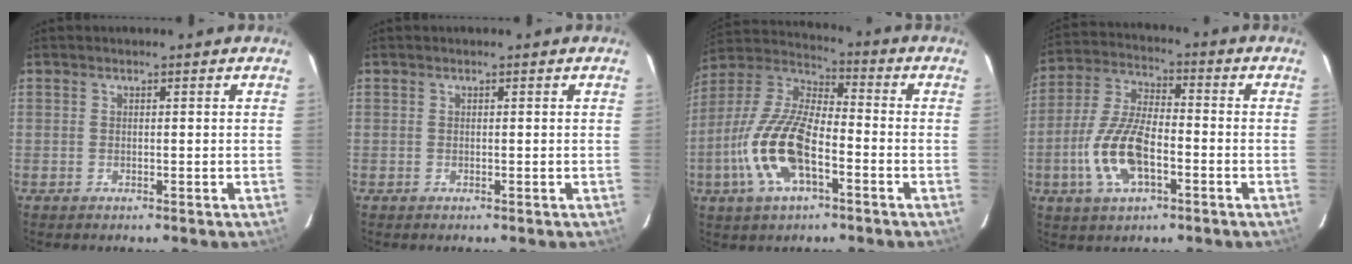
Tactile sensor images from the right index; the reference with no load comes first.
{"total": 0.0}
{"total": 15.9, "force": [-5.8, 6.4, 13.4], "torque": [-0.284, -0.006, -0.115]}
{"total": 12.8, "force": [-4.3, 5.6, 10.7], "torque": [-0.230, -0.001, -0.082]}